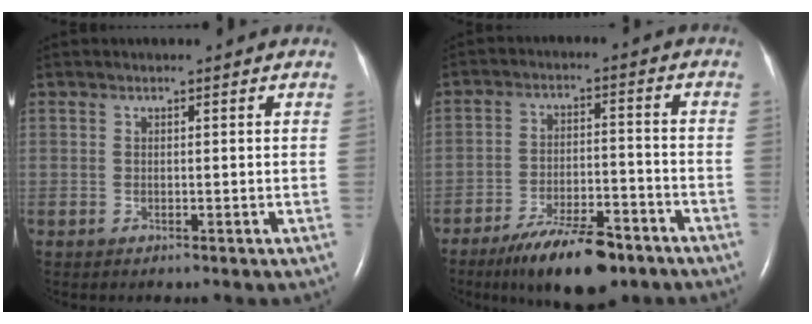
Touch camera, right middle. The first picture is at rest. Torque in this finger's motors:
{"motor_torque": [1.24, -0.90, 0.23, 0.07]}